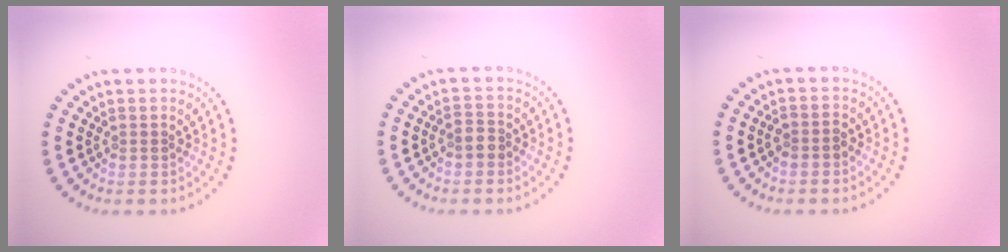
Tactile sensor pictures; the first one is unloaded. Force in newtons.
{"total": 1.6, "press": 1.4, "slide": 0.7}
{"total": 1.2, "press": 1.0, "slide": 0.5}